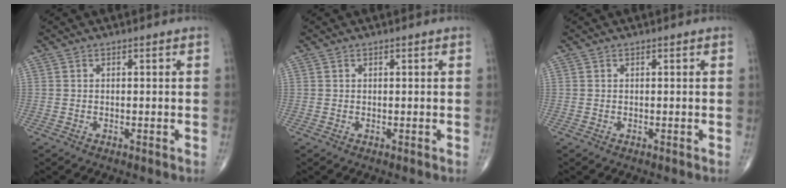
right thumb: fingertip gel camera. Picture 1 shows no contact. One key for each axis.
{"total": 0.0}
{"total": 0.0}